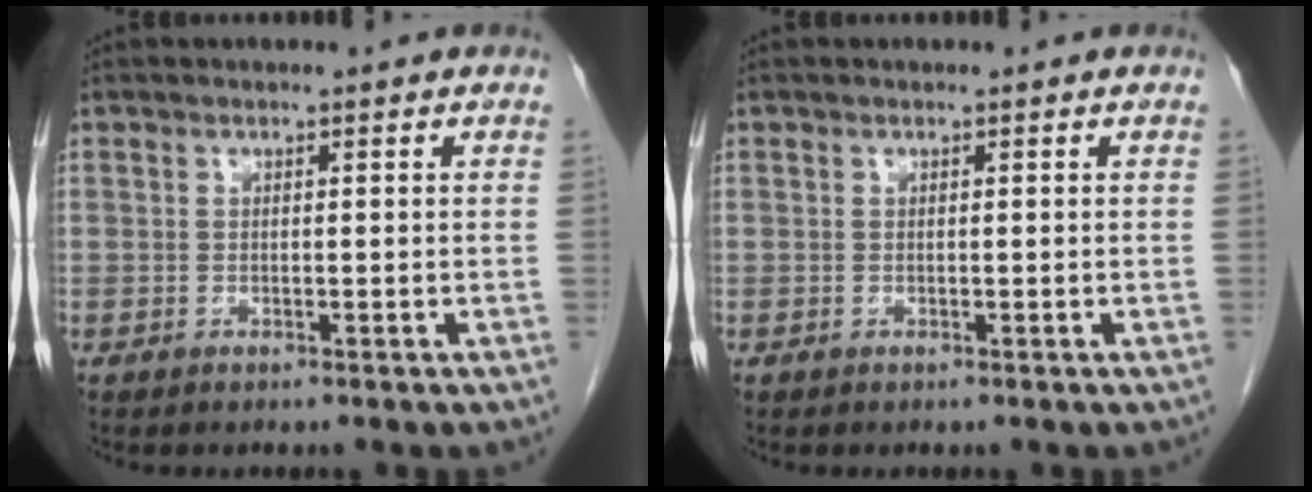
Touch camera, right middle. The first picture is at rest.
{"total": 0.0}